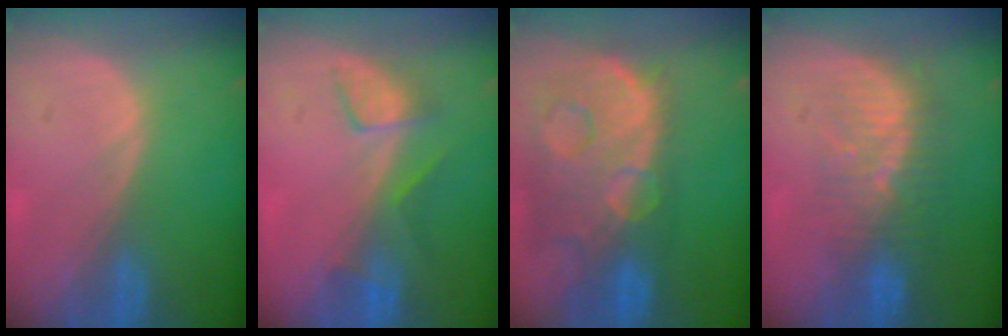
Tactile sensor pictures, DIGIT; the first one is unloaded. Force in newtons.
{"total": 4.2, "press": 4.1, "slide": 1.3}
{"total": 14.1, "press": 11.5, "slide": 8.2}
{"total": 8.3, "press": 7.7, "slide": 3.1}